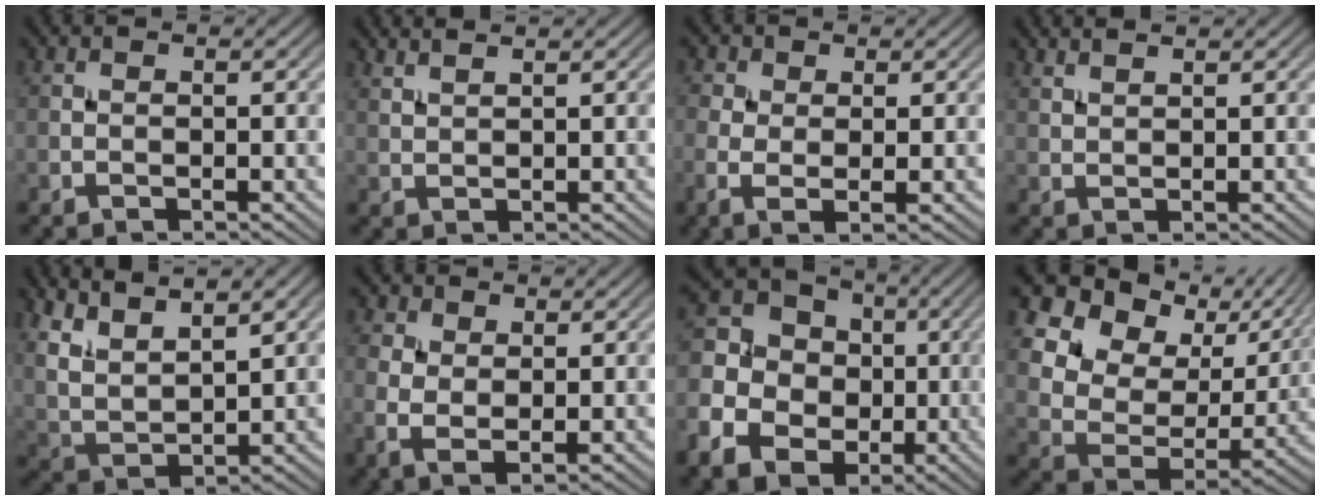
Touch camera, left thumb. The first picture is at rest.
{"total": 2.6, "force": [2.1, 0.5, 1.4], "torque": [-0.021, 0.004, 0.031]}
{"total": 3.8, "force": [0.1, 1.8, 3.3], "torque": [-0.079, -0.001, -0.002]}
{"total": 2.2, "force": [1.8, 0.4, 1.1], "torque": [-0.019, 0.004, 0.029]}
{"total": 8.1, "force": [5.4, 2.3, 5.6], "torque": [-0.121, -0.004, 0.110]}
{"total": 3.9, "force": [0.8, 2.2, 3.1], "torque": [-0.076, -0.001, 0.012]}
{"total": 14.0, "force": [-2.6, 12.3, 6.3], "torque": [-0.203, -0.015, -0.061]}
{"total": 14.7, "force": [7.5, 9.5, 8.4], "torque": [-0.176, 0.006, 0.121]}